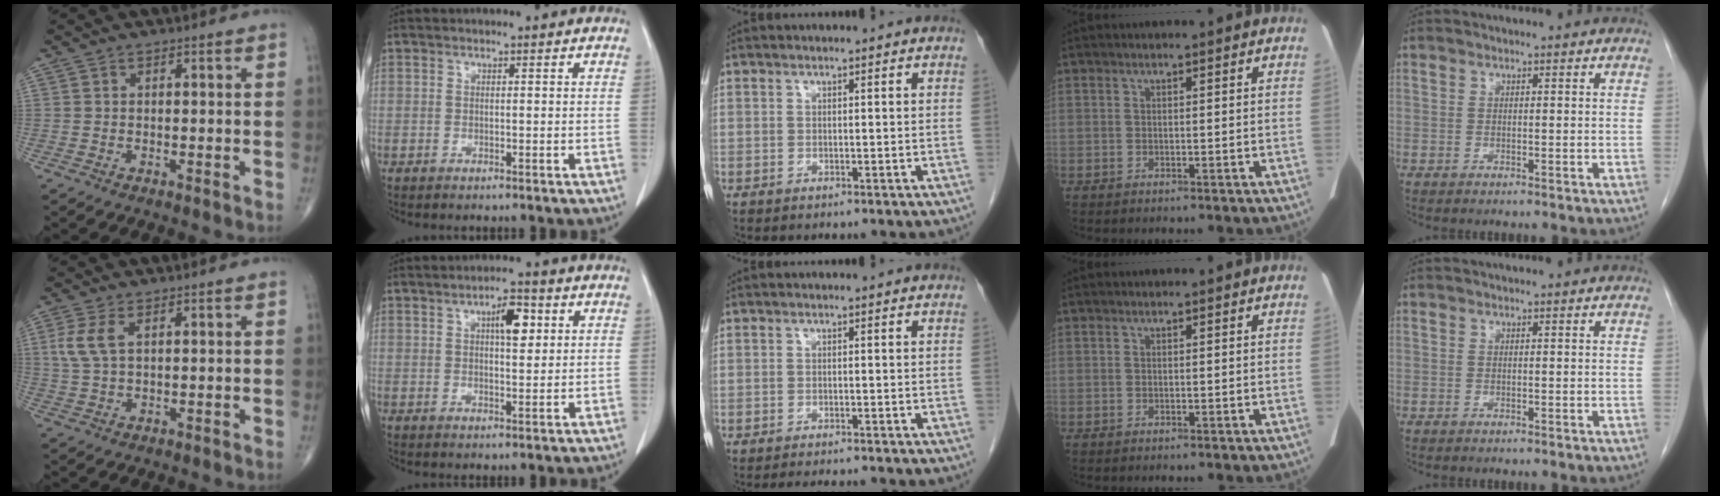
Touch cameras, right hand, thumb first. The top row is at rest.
{"thumb": {"total": 5.0, "force": [1.6, 2.4, 4.1], "torque": [-0.103, 0.006, 0.036]}, "index": {"total": 5.1, "force": [1.8, 1.7, 4.4], "torque": [-0.072, 0.007, 0.029]}, "middle": {"total": 4.4, "force": [-4.0, 0.4, 1.8], "torque": [-0.019, -0.008, -0.054]}}